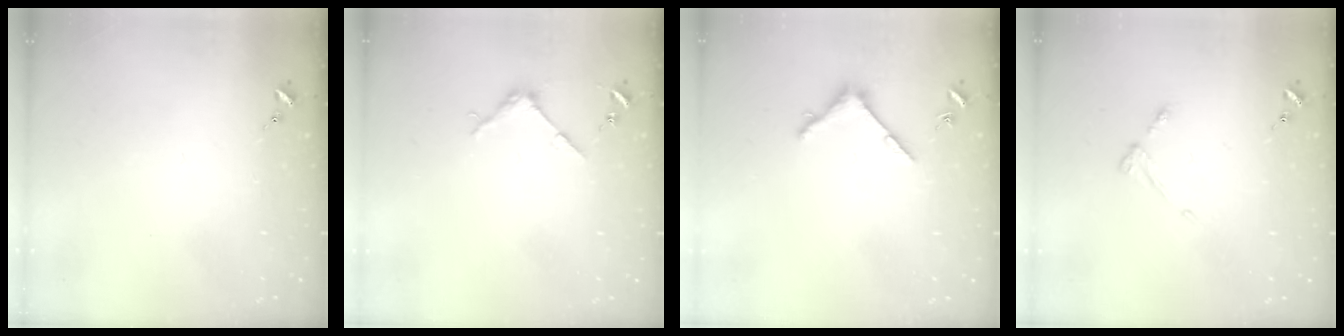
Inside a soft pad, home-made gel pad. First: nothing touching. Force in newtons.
{"total": 3.8, "press": 3.7, "slide": 0.4}
{"total": 4.8, "press": 4.8, "slide": 0.6}
{"total": 4.7, "press": 4.7, "slide": 0.7}